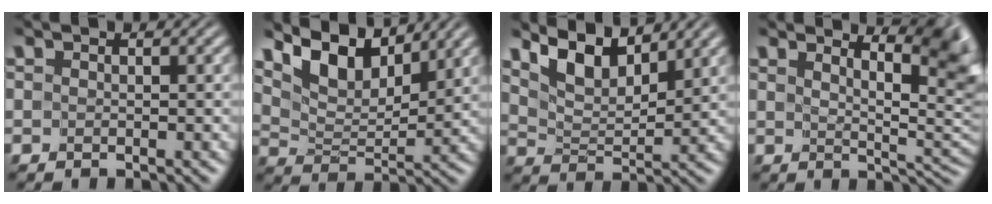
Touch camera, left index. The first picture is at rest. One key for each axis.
{"total": 7.2, "fx": 5.6, "fy": 2.6, "fz": 3.8, "tx": -0.079, "ty": 0.006, "tz": 0.099}
{"total": 5.7, "fx": 4.5, "fy": 1.8, "fz": 2.9, "tx": -0.068, "ty": 0.005, "tz": 0.082}
{"total": 9.6, "fx": 5.8, "fy": 2.7, "fz": 7.1, "tx": -0.064, "ty": 0.028, "tz": 0.066}